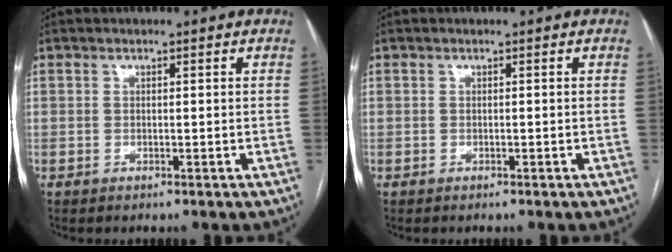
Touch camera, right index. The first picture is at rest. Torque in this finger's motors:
{"motor_torque": [0.00, 0.00, 0.00, 0.00]}